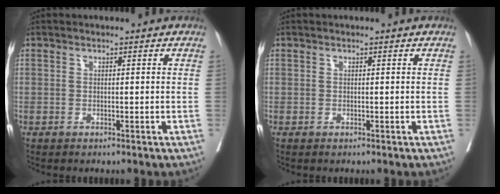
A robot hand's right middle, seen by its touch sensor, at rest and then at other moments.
{"total": 0.0}